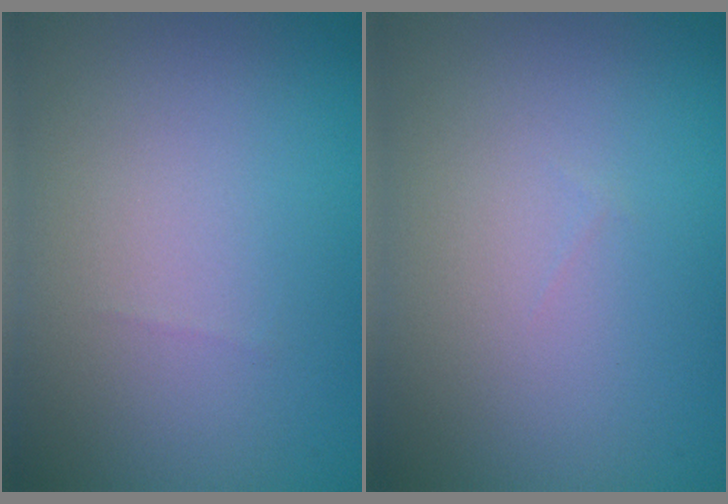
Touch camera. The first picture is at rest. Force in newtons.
{"total": 0.0}